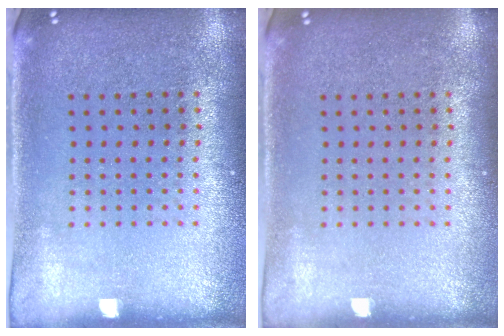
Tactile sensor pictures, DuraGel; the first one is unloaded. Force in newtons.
{"total": 0.0}